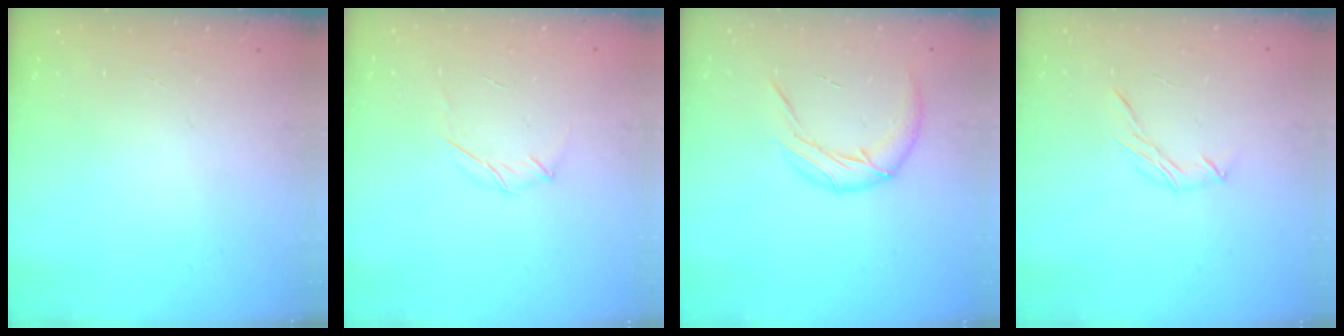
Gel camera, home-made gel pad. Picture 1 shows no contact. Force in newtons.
{"total": 4.0, "press": 3.9, "slide": 0.9}
{"total": 11.2, "press": 10.9, "slide": 2.4}
{"total": 5.7, "press": 5.6, "slide": 1.1}